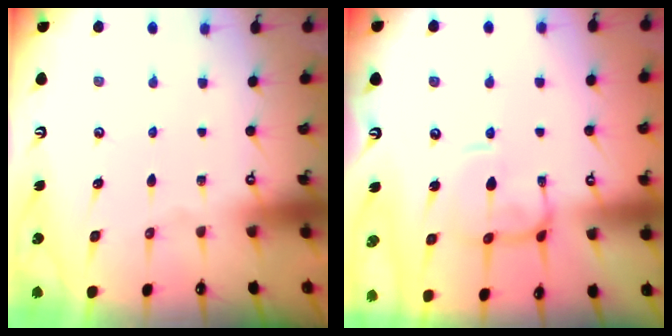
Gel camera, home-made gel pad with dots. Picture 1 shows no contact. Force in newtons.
{"total": 5.6, "press": 5.5, "slide": 0.9}